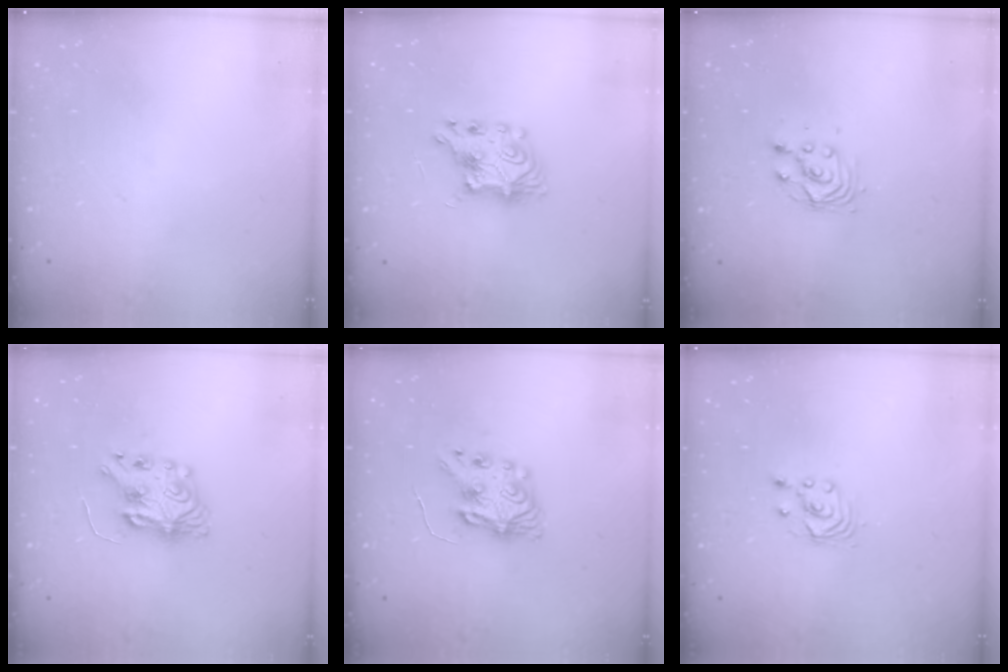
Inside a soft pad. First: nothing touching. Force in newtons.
{"total": 8.2, "press": 8.1, "slide": 0.8}
{"total": 4.4, "press": 4.4, "slide": 0.2}
{"total": 7.9, "press": 7.9, "slide": 0.2}
{"total": 8.3, "press": 8.3, "slide": 0.4}
{"total": 2.5, "press": 2.5, "slide": 0.2}